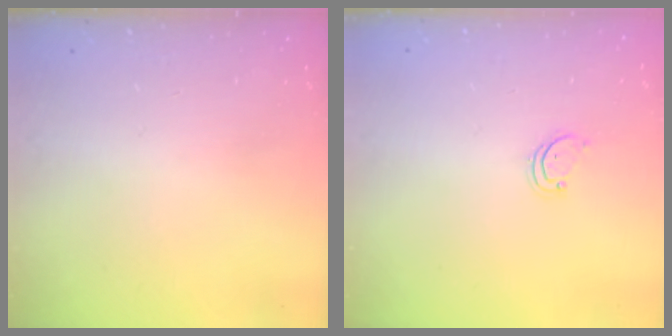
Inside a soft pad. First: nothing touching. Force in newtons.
{"total": 1.9, "press": 1.9, "slide": 0.2}